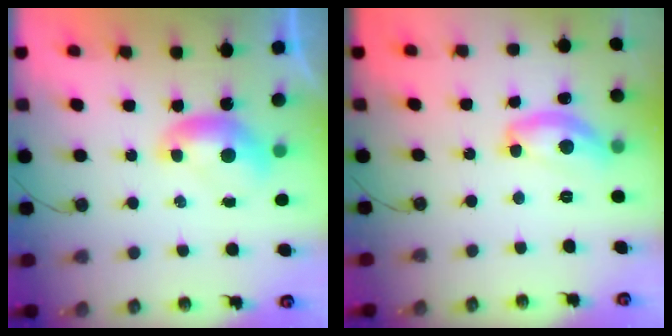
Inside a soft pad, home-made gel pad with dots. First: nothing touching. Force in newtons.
{"total": 9.2, "press": 9.1, "slide": 0.8}